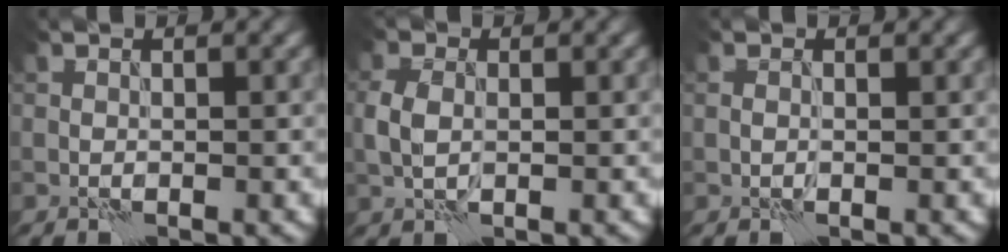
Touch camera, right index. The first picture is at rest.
{"total": 2.5, "force": [0.1, 1.7, 1.8], "torque": [-0.047, 0.001, 0.001]}
{"total": 1.0, "force": [0.2, 0.6, 0.7], "torque": [-0.012, -0.003, 0.003]}